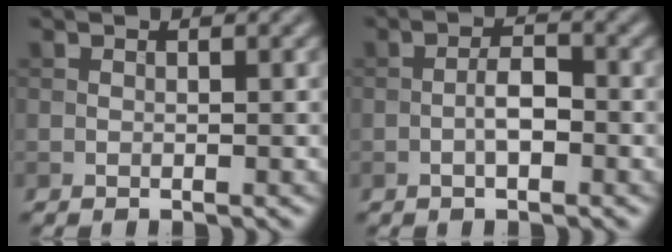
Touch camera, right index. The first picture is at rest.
{"total": 2.3, "force": [-0.8, 0.8, 2.0], "torque": [-0.036, 0.006, -0.019]}